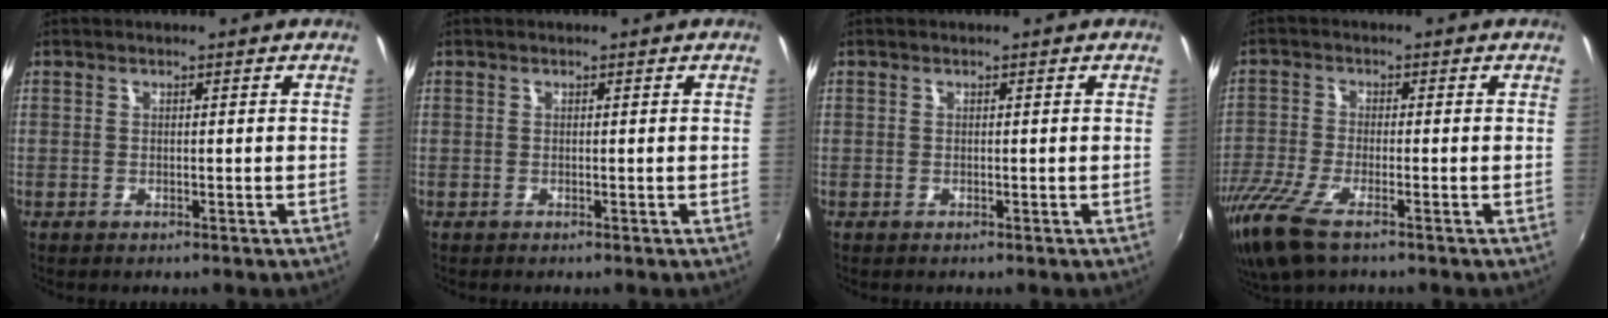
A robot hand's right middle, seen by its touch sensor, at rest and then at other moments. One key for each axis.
{"total": 0.0}
{"total": 0.0}
{"total": 10.7, "fx": -7.2, "fy": 3.1, "fz": 7.4, "tx": -0.177, "ty": -0.040, "tz": -0.142}